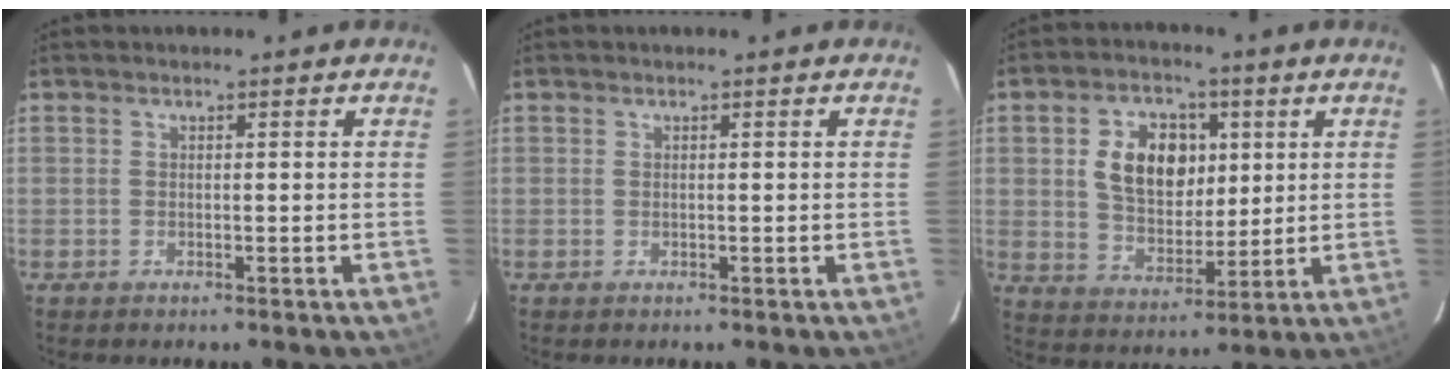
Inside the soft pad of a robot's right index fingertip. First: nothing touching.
{"total": 0.0}
{"total": 11.9, "force": [2.9, 8.0, 8.3], "torque": [-0.153, 0.017, 0.058]}